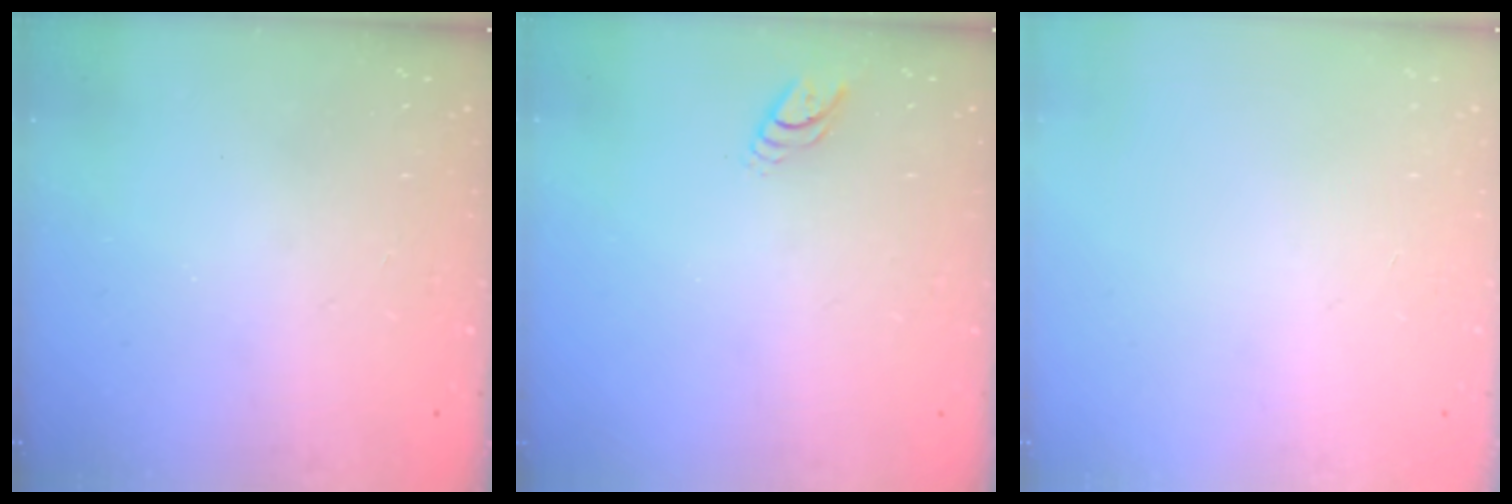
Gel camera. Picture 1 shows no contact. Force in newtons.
{"total": 3.6, "press": 3.6, "slide": 0.1}
{"total": 0.0}